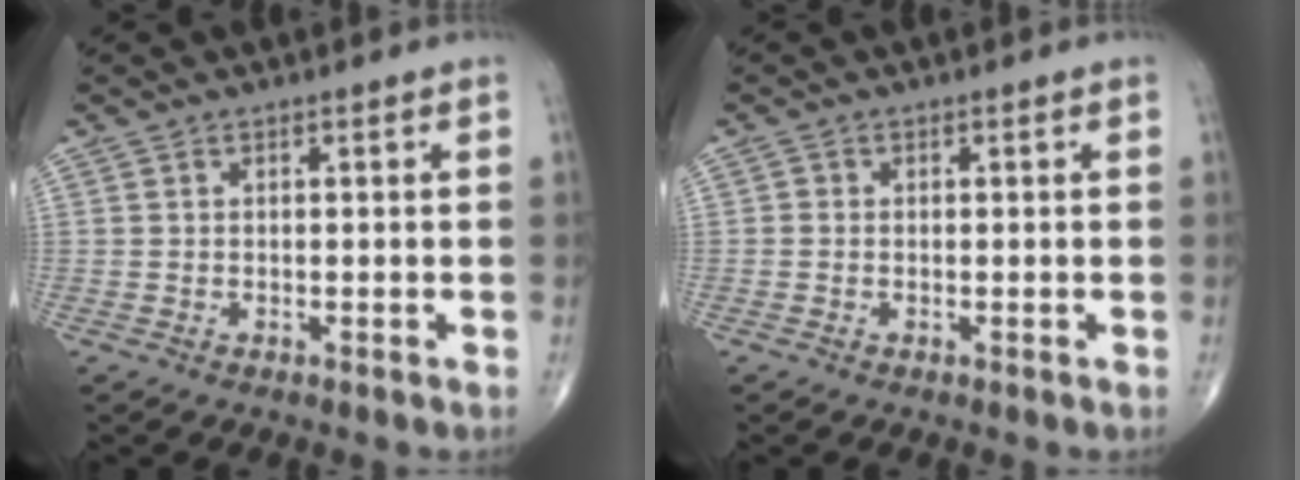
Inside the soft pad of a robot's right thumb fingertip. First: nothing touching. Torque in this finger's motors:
{"motor_torque": [-0.33, -0.10, -0.08, -0.21, 0.06]}